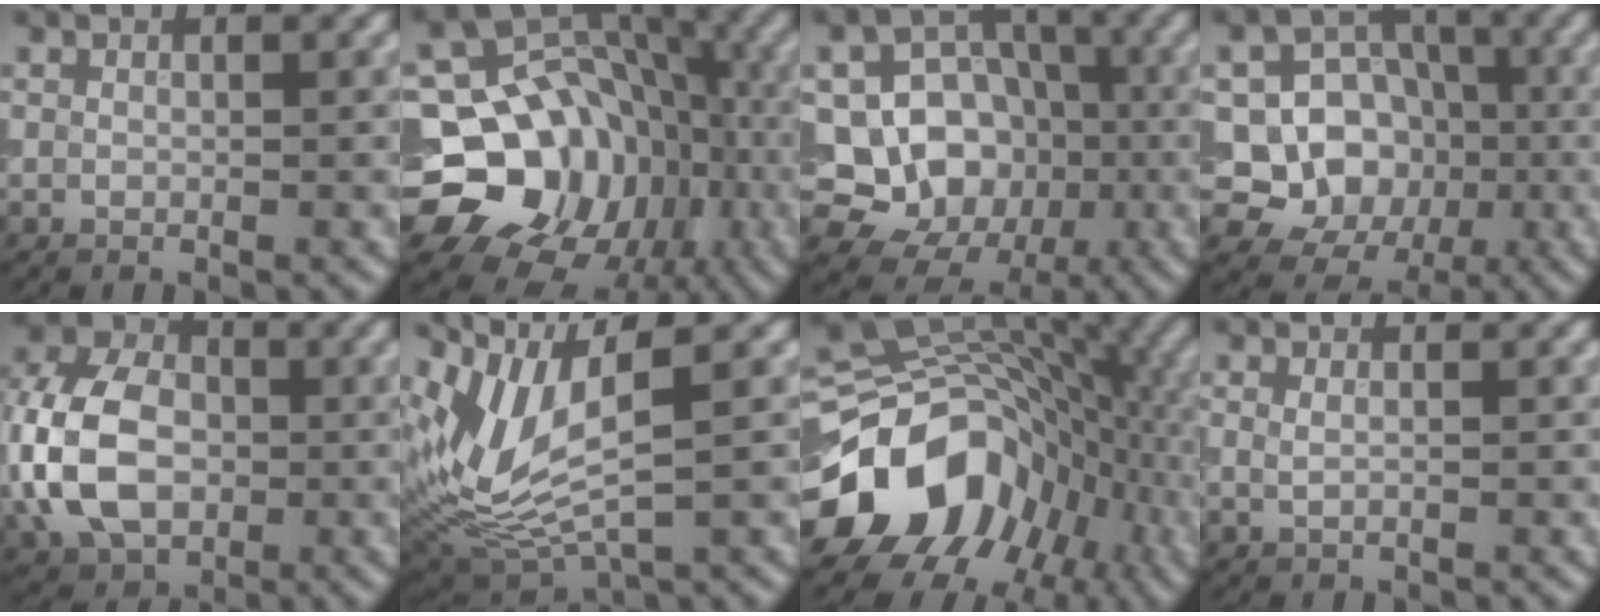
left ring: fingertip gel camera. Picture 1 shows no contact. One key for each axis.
{"total": 18.4, "fx": -4.7, "fy": 15.8, "fz": 8.3, "tx": -0.134, "ty": -0.008, "tz": -0.086}
{"total": 13.7, "fx": -2.7, "fy": 12.2, "fz": 5.4, "tx": -0.101, "ty": 0.002, "tz": -0.062}
{"total": 11.2, "fx": -2.0, "fy": 10.2, "fz": 4.2, "tx": -0.065, "ty": 0.015, "tz": -0.063}
{"total": 10.7, "fx": -1.1, "fy": 7.6, "fz": 7.4, "tx": -0.175, "ty": 0.005, "tz": -0.035}
{"total": 7.8, "fx": 2.6, "fy": 2.9, "fz": 6.8, "tx": -0.163, "ty": -0.008, "tz": 0.057}
{"total": 15.8, "fx": -5.6, "fy": 12.1, "fz": 8.5, "tx": -0.150, "ty": -0.015, "tz": -0.099}
{"total": 0.8, "fx": 0.2, "fy": 0.4, "fz": 0.7, "tx": -0.013, "ty": -0.001, "tz": -0.001}